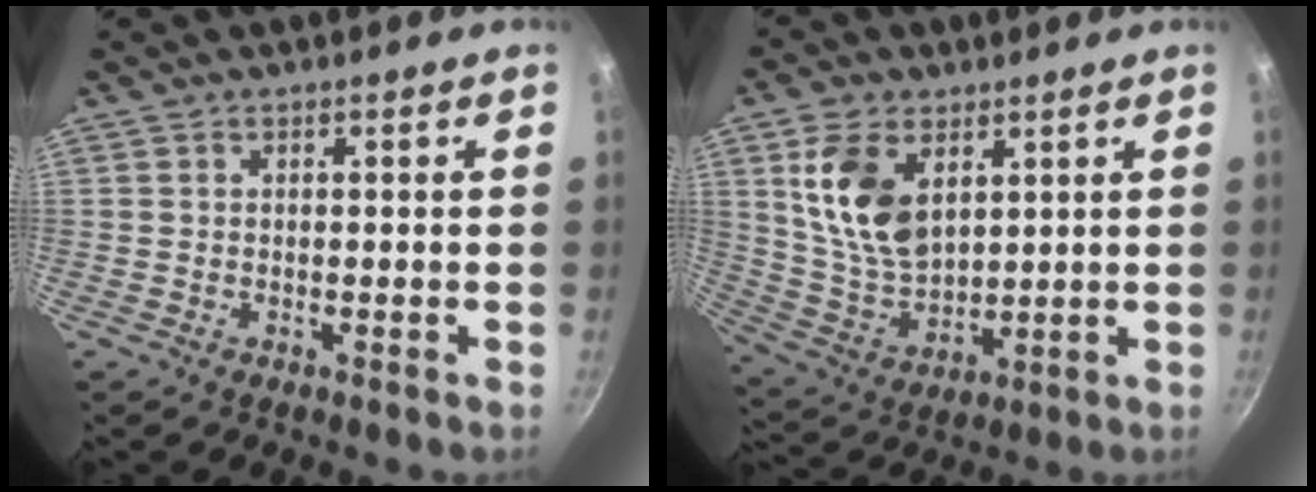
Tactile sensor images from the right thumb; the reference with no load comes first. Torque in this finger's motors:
{"motor_torque": [-0.33, 0.70, 1.26, 0.04, 0.37]}